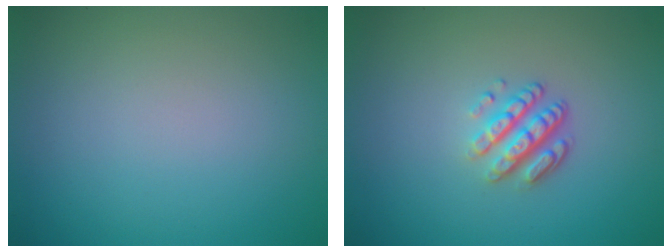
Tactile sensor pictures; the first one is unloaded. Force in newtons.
{"total": 3.2, "press": 2.4, "slide": 2.1}